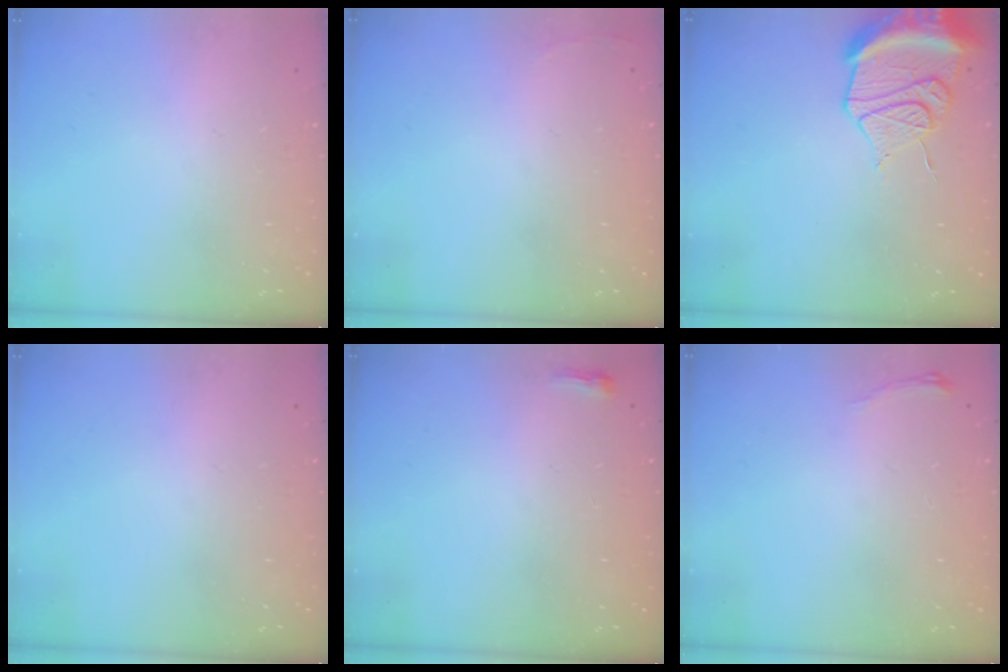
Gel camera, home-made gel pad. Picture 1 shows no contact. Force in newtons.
{"total": 2.5, "press": 2.4, "slide": 0.9}
{"total": 15.7, "press": 14.5, "slide": 6.0}
{"total": 0.0}
{"total": 2.6, "press": 2.5, "slide": 0.6}
{"total": 3.1, "press": 3.1, "slide": 0.5}